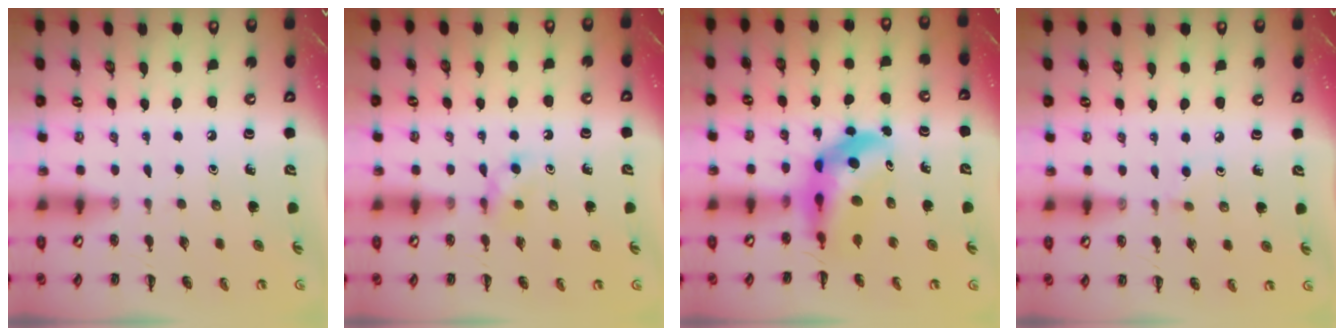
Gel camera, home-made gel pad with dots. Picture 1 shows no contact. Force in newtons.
{"total": 3.2, "press": 2.9, "slide": 1.2}
{"total": 6.3, "press": 6.0, "slide": 2.0}
{"total": 2.7, "press": 2.5, "slide": 1.2}